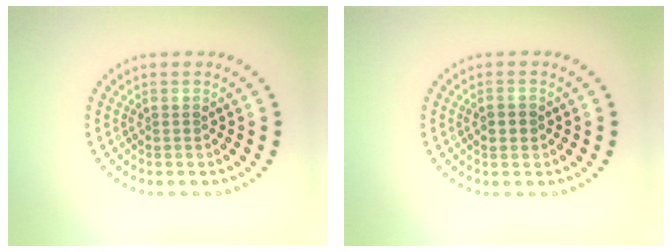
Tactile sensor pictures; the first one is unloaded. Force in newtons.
{"total": 1.5, "press": 1.5, "slide": 0.2}